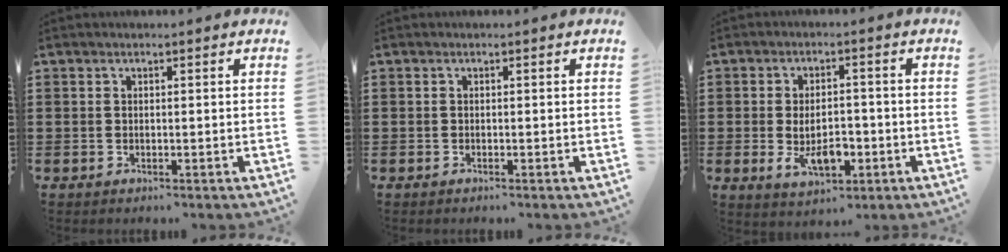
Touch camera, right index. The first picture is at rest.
{"total": 0.0}
{"total": 6.6, "force": [-1.8, 3.4, 5.4], "torque": [-0.097, -0.002, -0.038]}